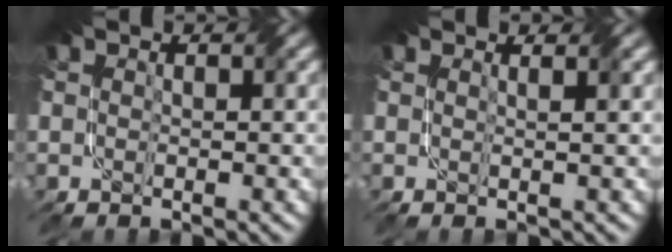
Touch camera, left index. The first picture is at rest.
{"total": 1.6, "force": [1.3, -0.1, 0.9], "torque": [0.002, 0.008, -0.002]}